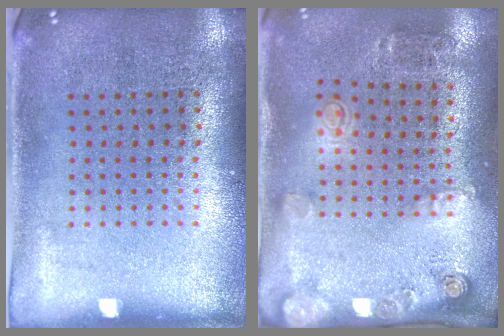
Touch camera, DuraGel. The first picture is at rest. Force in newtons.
{"total": 2.0, "press": 1.2, "slide": 1.6}